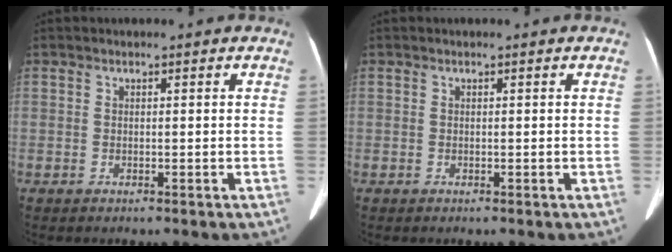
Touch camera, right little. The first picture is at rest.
{"total": 0.0}